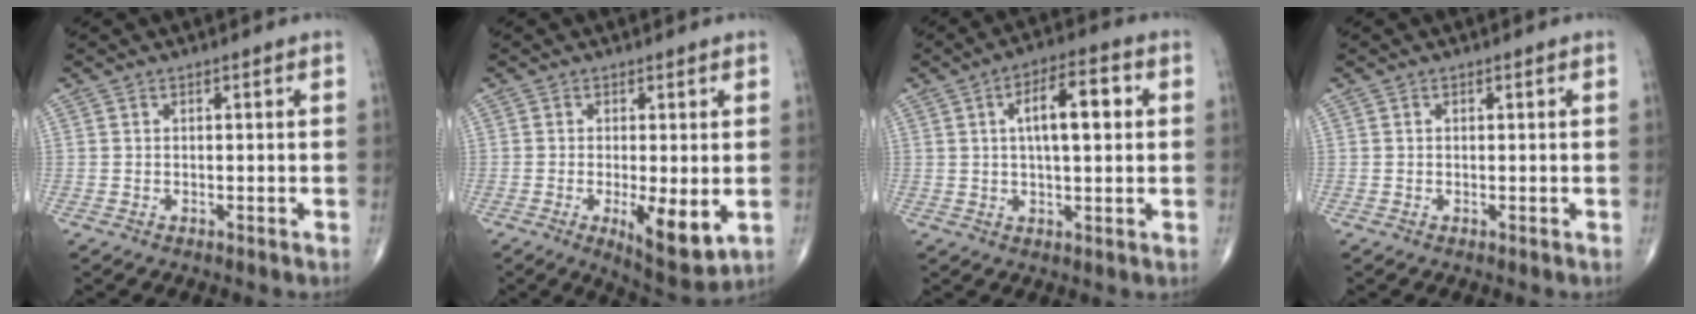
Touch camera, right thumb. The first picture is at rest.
{"total": 8.6, "force": [-1.8, 2.7, 8.0], "torque": [-0.119, -0.023, -0.024]}
{"total": 10.1, "force": [2.0, 3.9, 9.1], "torque": [-0.133, 0.014, 0.026]}
{"total": 0.0}